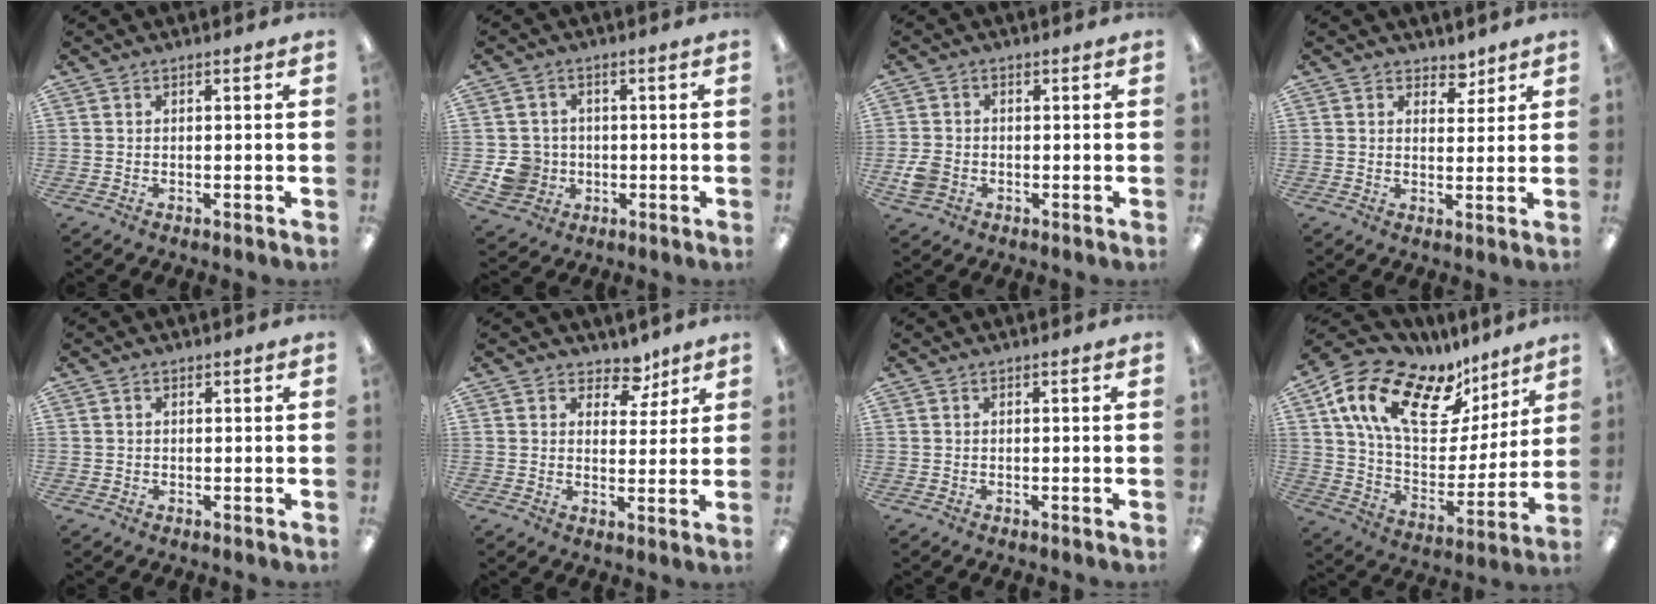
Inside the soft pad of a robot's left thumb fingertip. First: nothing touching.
{"total": 7.4, "force": [-1.1, 7.2, 1.6], "torque": [-0.037, 0.013, -0.013]}
{"total": 4.7, "force": [-1.4, 3.9, 2.3], "torque": [-0.026, 0.005, -0.028]}
{"total": 4.0, "force": [3.0, 2.6, 0.5], "torque": [0.004, -0.018, 0.051]}
{"total": 0.8, "force": [0.2, 0.8, -0.1], "torque": [0.003, 0.005, 0.003]}
{"total": 6.1, "force": [4.1, 3.9, 2.2], "torque": [-0.020, -0.025, 0.070]}
{"total": 0.0}
{"total": 21.4, "force": [13.0, 11.0, 12.9], "torque": [-0.231, -0.061, 0.234]}